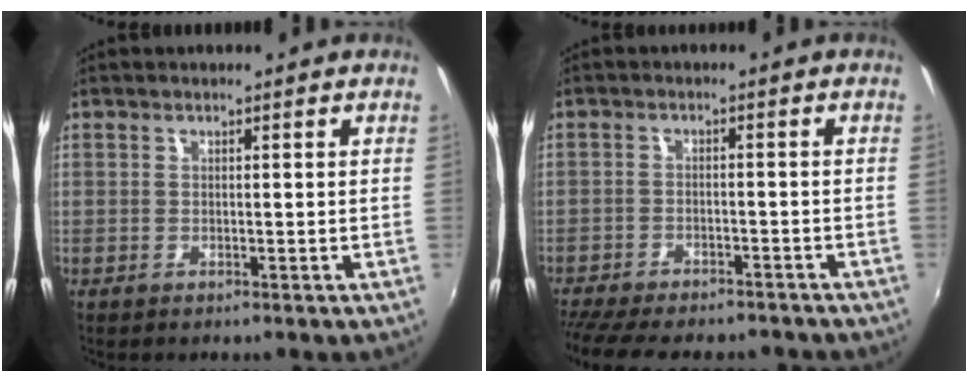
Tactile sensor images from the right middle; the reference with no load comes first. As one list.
[{"total": 14.6, "force": [-12.6, 4.1, 6.3], "torque": [-0.141, -0.031, -0.183]}]